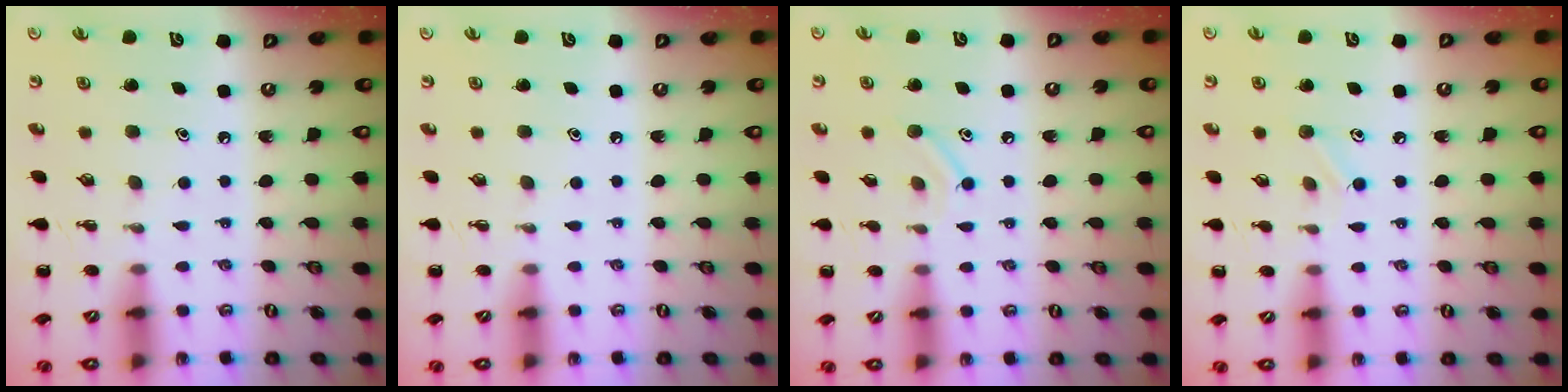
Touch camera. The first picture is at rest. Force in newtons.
{"total": 0.0}
{"total": 7.5, "press": 7.4, "slide": 1.4}
{"total": 7.7, "press": 7.3, "slide": 2.5}